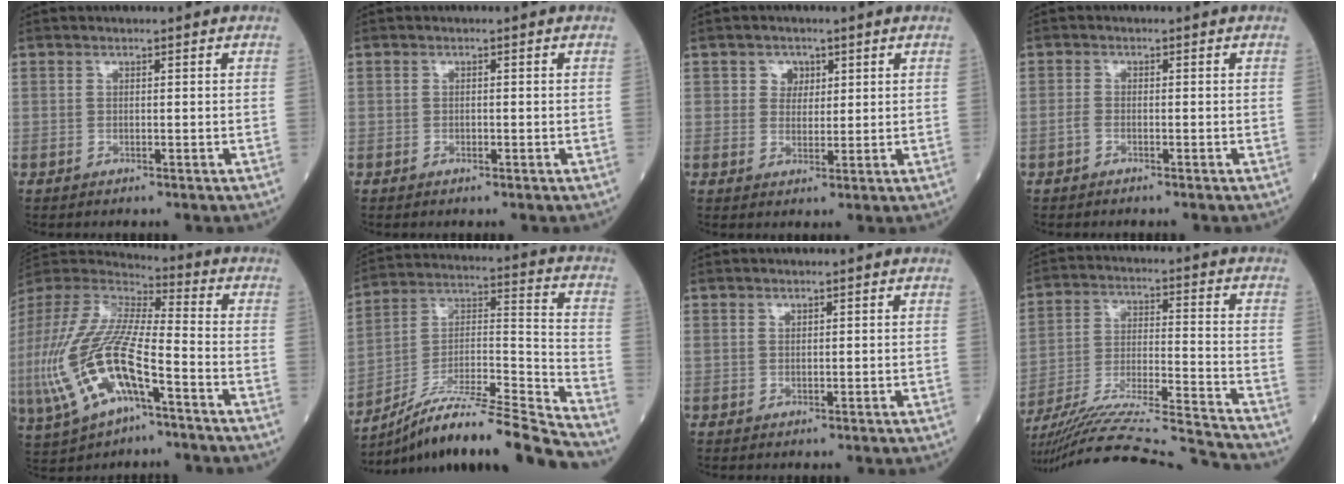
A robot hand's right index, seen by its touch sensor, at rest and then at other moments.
{"total": 0.6, "force": [-0.4, 0.2, 0.4], "torque": [-0.009, 0.001, -0.003]}
{"total": 2.9, "force": [1.3, 2.4, 0.9], "torque": [-0.009, 0.003, 0.020]}
{"total": 1.2, "force": [-0.8, 0.4, 0.8], "torque": [-0.022, 0.000, -0.017]}
{"total": 20.8, "force": [-7.2, 6.5, 18.4], "torque": [-0.442, -0.024, -0.130]}
{"total": 20.5, "force": [-18.0, -0.8, 9.8], "torque": [-0.160, 0.009, -0.314]}
{"total": 0.7, "force": [0.6, 0.4, 0.1], "torque": [-0.006, 0.012, 0.015]}
{"total": 24.2, "force": [-22.6, -1.8, 8.4], "torque": [-0.137, -0.038, -0.348]}